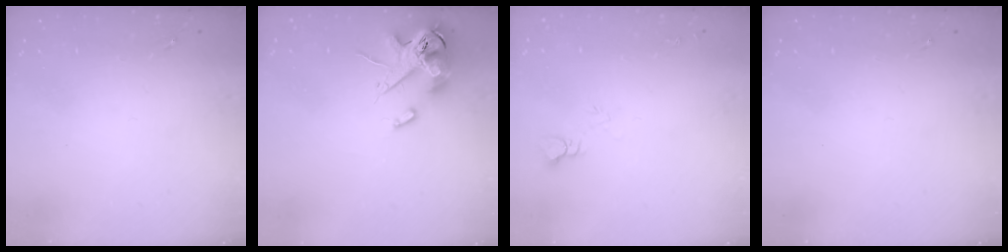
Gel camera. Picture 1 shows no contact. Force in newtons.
{"total": 14.5, "press": 14.3, "slide": 2.4}
{"total": 6.0, "press": 6.0, "slide": 0.4}
{"total": 0.0}